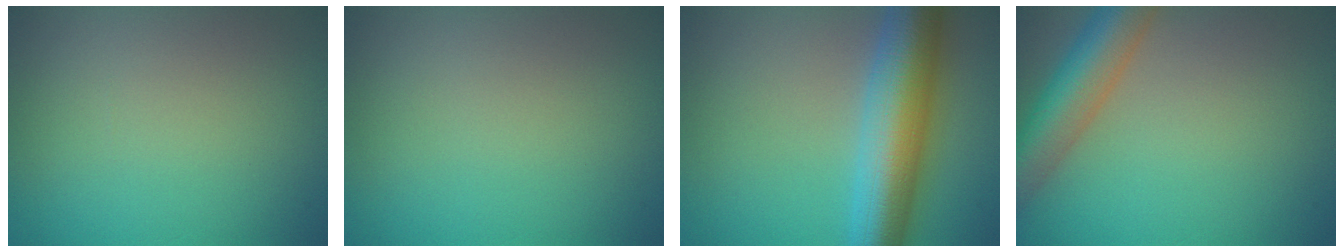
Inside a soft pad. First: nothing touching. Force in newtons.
{"total": 0.0}
{"total": 9.6, "press": 9.6, "slide": 0.1}
{"total": 6.9, "press": 6.9, "slide": 0.2}